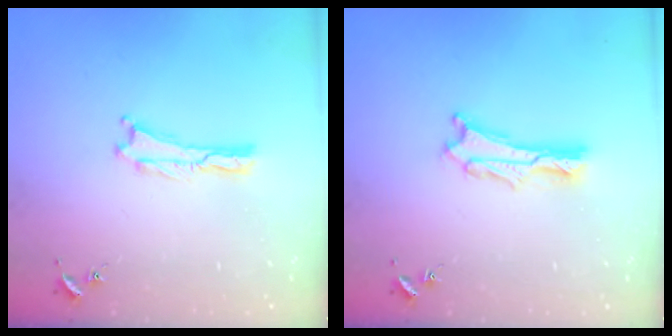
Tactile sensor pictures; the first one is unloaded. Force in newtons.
{"total": 1.9, "press": 1.9, "slide": 0.2}